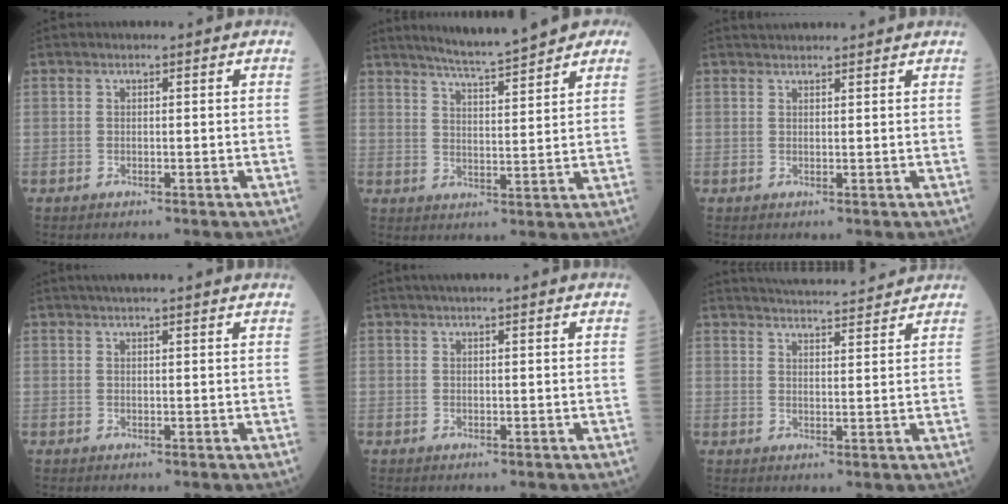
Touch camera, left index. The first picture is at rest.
{"total": 10.9, "force": [9.6, 0.5, 5.1], "torque": [-0.079, 0.016, 0.136]}
{"total": 4.3, "force": [4.1, 0.1, 1.0], "torque": [-0.014, 0.032, 0.058]}
{"total": 9.0, "force": [7.9, 0.2, 4.3], "torque": [-0.060, 0.030, 0.092]}
{"total": 6.0, "force": [5.2, -0.1, 3.0], "torque": [-0.041, 0.030, 0.066]}
{"total": 12.9, "force": [12.4, 0.8, 3.5], "torque": [-0.052, 0.015, 0.163]}